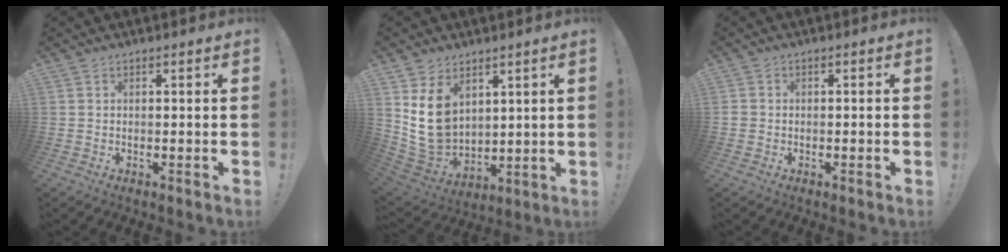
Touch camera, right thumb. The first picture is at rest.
{"total": 13.4, "force": [5.1, 10.2, 7.0], "torque": [-0.142, -0.039, 0.102]}
{"total": 1.4, "force": [-1.0, 0.9, 0.3], "torque": [-0.003, 0.003, -0.018]}